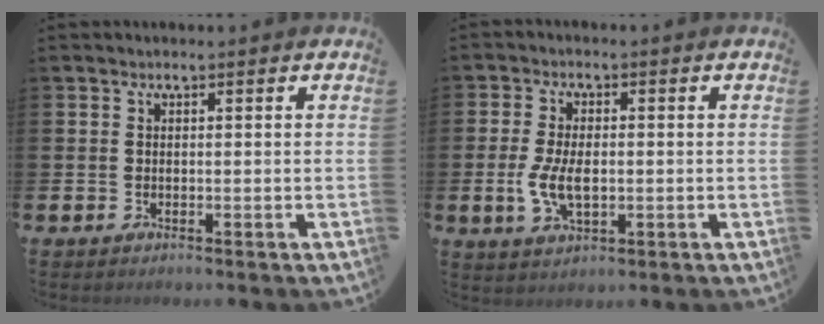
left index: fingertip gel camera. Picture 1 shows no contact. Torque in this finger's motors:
{"motor_torque": [1.33, 0.29, 0.51, 0.21]}